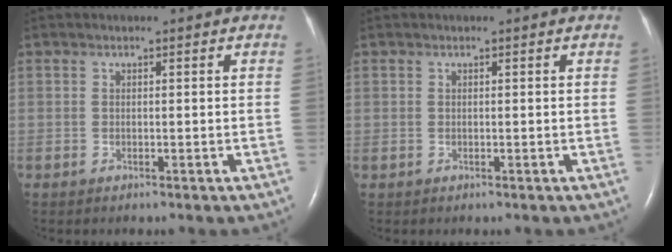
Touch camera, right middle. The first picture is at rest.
{"total": 0.0}